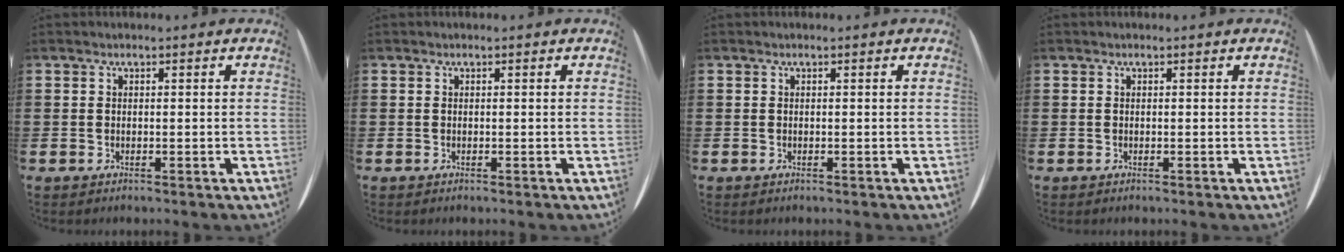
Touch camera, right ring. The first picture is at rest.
{"total": 0.0}
{"total": 0.0}
{"total": 0.0}